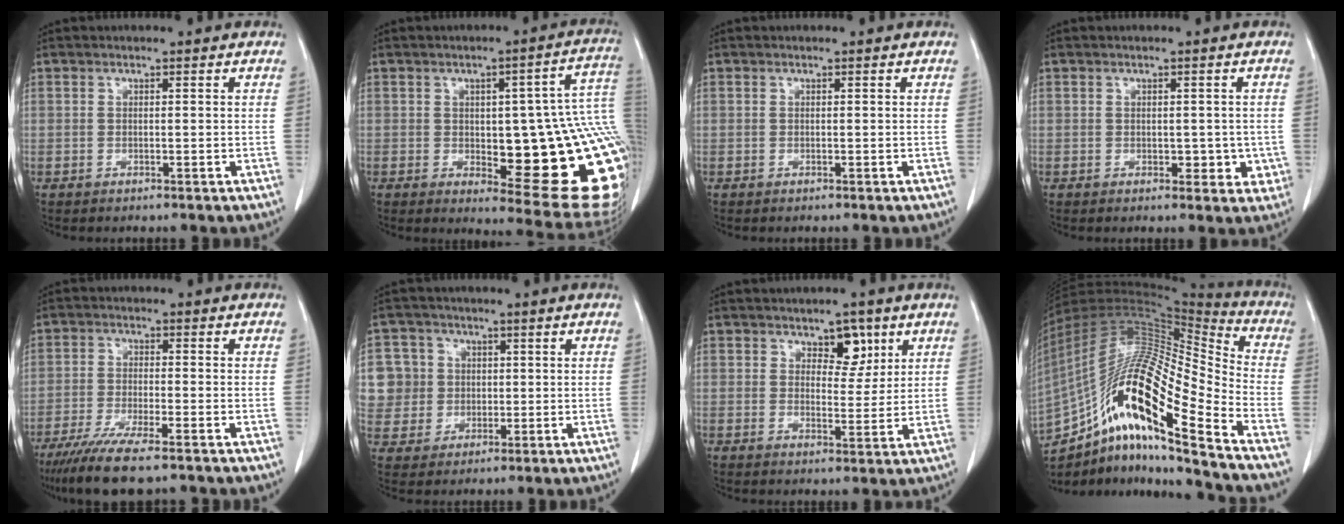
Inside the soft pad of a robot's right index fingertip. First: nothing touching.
{"total": 25.3, "force": [-1.8, 6.8, 24.3], "torque": [-0.208, 0.017, 0.000]}
{"total": 0.0}
{"total": 3.7, "force": [-0.4, 2.5, 2.7], "torque": [-0.015, 0.005, 0.005]}
{"total": 9.9, "force": [-7.5, 0.9, 6.5], "torque": [-0.109, -0.025, -0.122]}
{"total": 10.3, "force": [1.8, 10.1, 1.6], "torque": [-0.056, 0.039, 0.053]}
{"total": 4.8, "force": [2.7, 2.6, 2.9], "torque": [-0.034, 0.002, 0.041]}
{"total": 24.3, "force": [-14.0, 2.9, 19.7], "torque": [-0.371, 0.000, -0.248]}